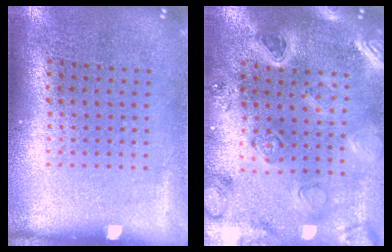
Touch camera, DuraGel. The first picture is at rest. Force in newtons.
{"total": 2.2, "press": 2.2, "slide": 0.2}